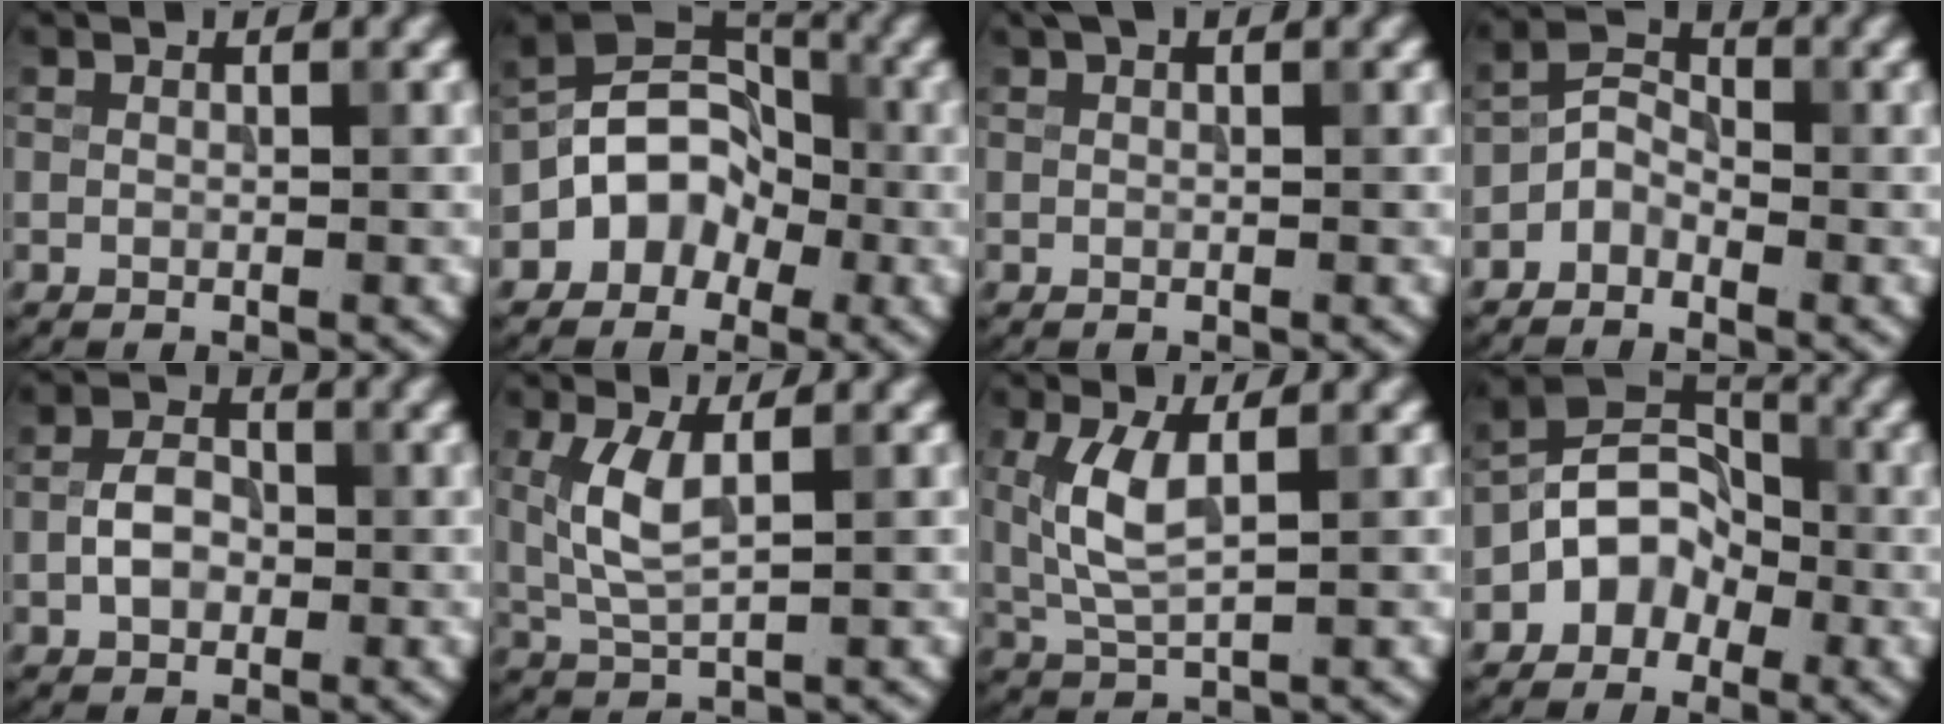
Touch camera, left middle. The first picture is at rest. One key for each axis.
{"total": 5.8, "fx": -2.1, "fy": 4.6, "fz": 2.8, "tx": -0.013, "ty": 0.016, "tz": -0.058}
{"total": 0.8, "fx": 0.5, "fy": 0.3, "fz": 0.5, "tx": -0.008, "ty": 0.005, "tz": 0.009}
{"total": 2.4, "fx": -1.5, "fy": 1.6, "fz": 1.0, "tx": -0.013, "ty": 0.013, "tz": -0.039}
{"total": 3.2, "fx": -0.7, "fy": 2.2, "fz": 2.2, "tx": -0.039, "ty": 0.005, "tz": -0.017}
{"total": 4.2, "fx": 0.9, "fy": 1.6, "fz": 3.8, "tx": -0.089, "ty": 0.001, "tz": 0.021}
{"total": 4.7, "fx": 0.9, "fy": 1.8, "fz": 4.2, "tx": -0.101, "ty": 0.002, "tz": 0.022}
{"total": 5.2, "fx": -2.1, "fy": 4.0, "fz": 2.5, "tx": -0.012, "ty": 0.014, "tz": -0.054}